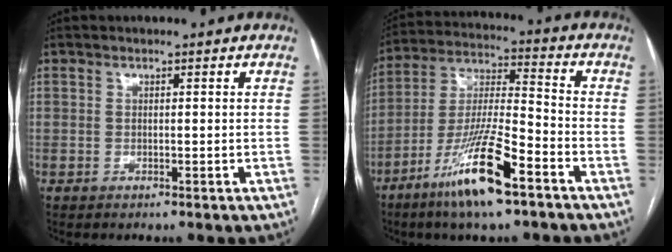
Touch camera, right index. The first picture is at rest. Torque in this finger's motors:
{"motor_torque": [1.38, -0.76, 0.68, 0.18]}